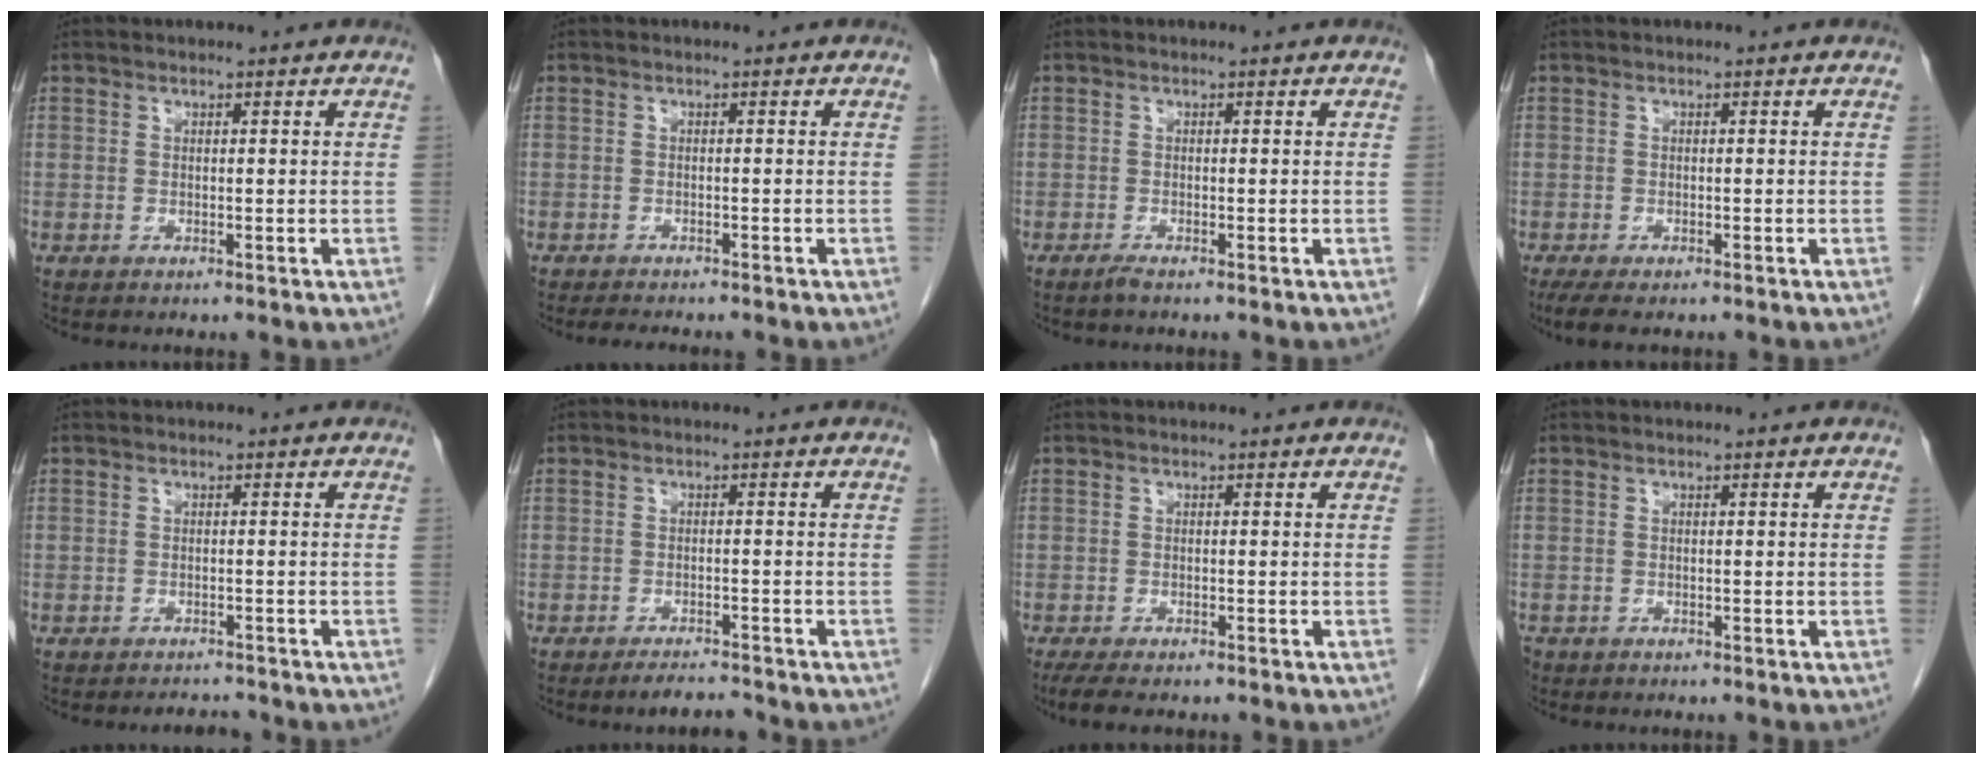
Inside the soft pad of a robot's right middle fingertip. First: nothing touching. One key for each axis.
{"total": 3.5, "fx": -3.1, "fy": 0.5, "fz": 1.6, "tx": -0.023, "ty": -0.006, "tz": -0.041}
{"total": 0.8, "fx": -0.7, "fy": -0.1, "fz": 0.5, "tx": -0.012, "ty": -0.002, "tz": -0.014}
{"total": 4.3, "fx": -3.2, "fy": 1.3, "fz": 2.6, "tx": -0.048, "ty": -0.013, "tz": -0.046}
{"total": 1.7, "fx": -1.7, "fy": 0.3, "fz": -0.1, "tx": -0.003, "ty": -0.008, "tz": -0.021}
{"total": 2.7, "fx": -2.5, "fy": 0.1, "fz": 0.9, "tx": -0.020, "ty": -0.012, "tz": -0.038}
{"total": 5.2, "fx": -4.1, "fy": 1.4, "fz": 2.9, "tx": -0.048, "ty": -0.013, "tz": -0.059}
{"total": 1.2, "fx": -0.9, "fy": 0.8, "fz": 0.3, "tx": -0.012, "ty": 0.000, "tz": -0.015}